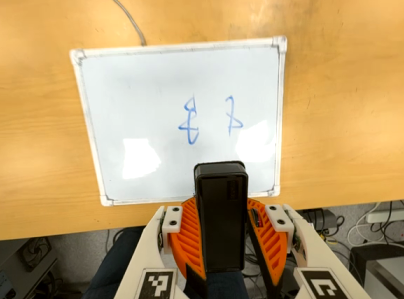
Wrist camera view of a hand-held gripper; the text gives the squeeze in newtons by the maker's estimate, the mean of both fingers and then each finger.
{"total": 6.8, "left": 7.7, "right": 6.0}